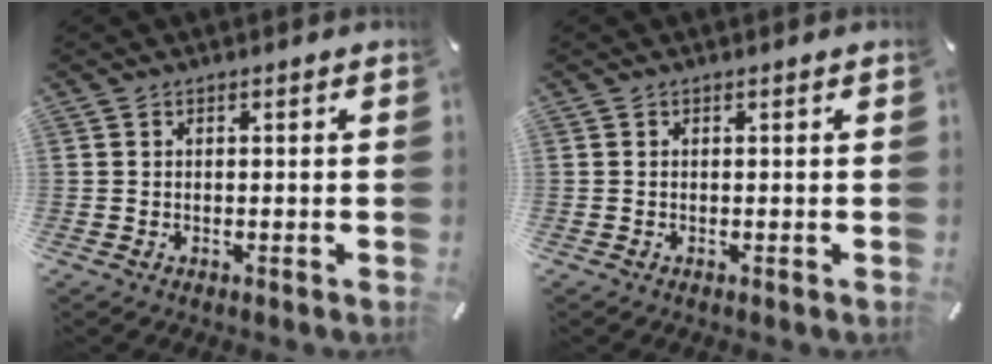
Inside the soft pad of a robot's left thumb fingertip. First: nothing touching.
{"total": 0.0}